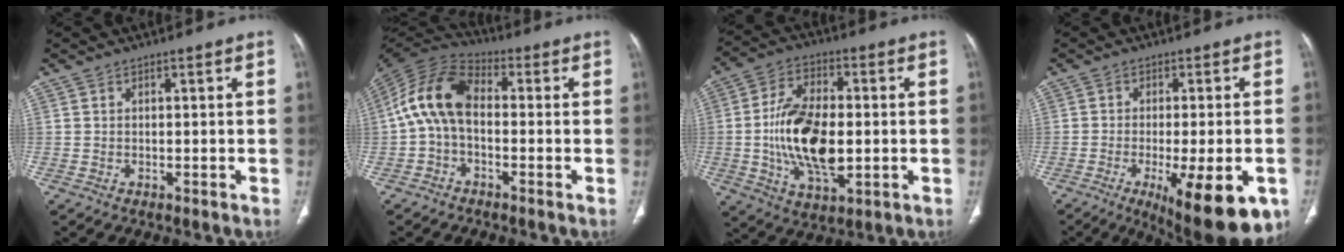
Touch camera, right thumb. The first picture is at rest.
{"total": 11.5, "force": [-0.4, 7.0, 9.1], "torque": [-0.171, 0.032, -0.022]}
{"total": 16.5, "force": [-1.3, 8.7, 13.9], "torque": [-0.249, 0.001, -0.021]}
{"total": 16.4, "force": [-7.3, 5.1, 13.7], "torque": [-0.151, -0.006, -0.093]}